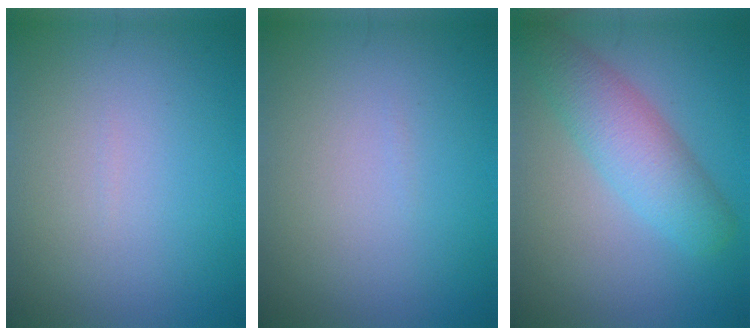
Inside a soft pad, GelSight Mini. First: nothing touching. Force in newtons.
{"total": 0.0}
{"total": 5.0, "press": 5.0, "slide": 0.1}